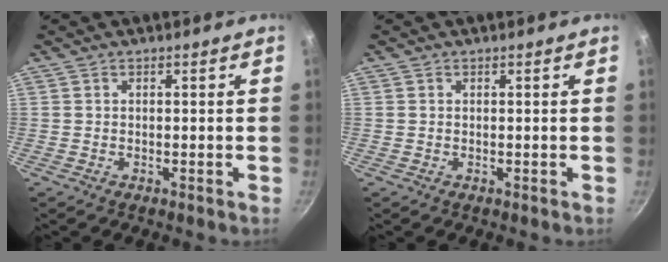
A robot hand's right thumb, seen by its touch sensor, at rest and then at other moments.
{"total": 0.0}